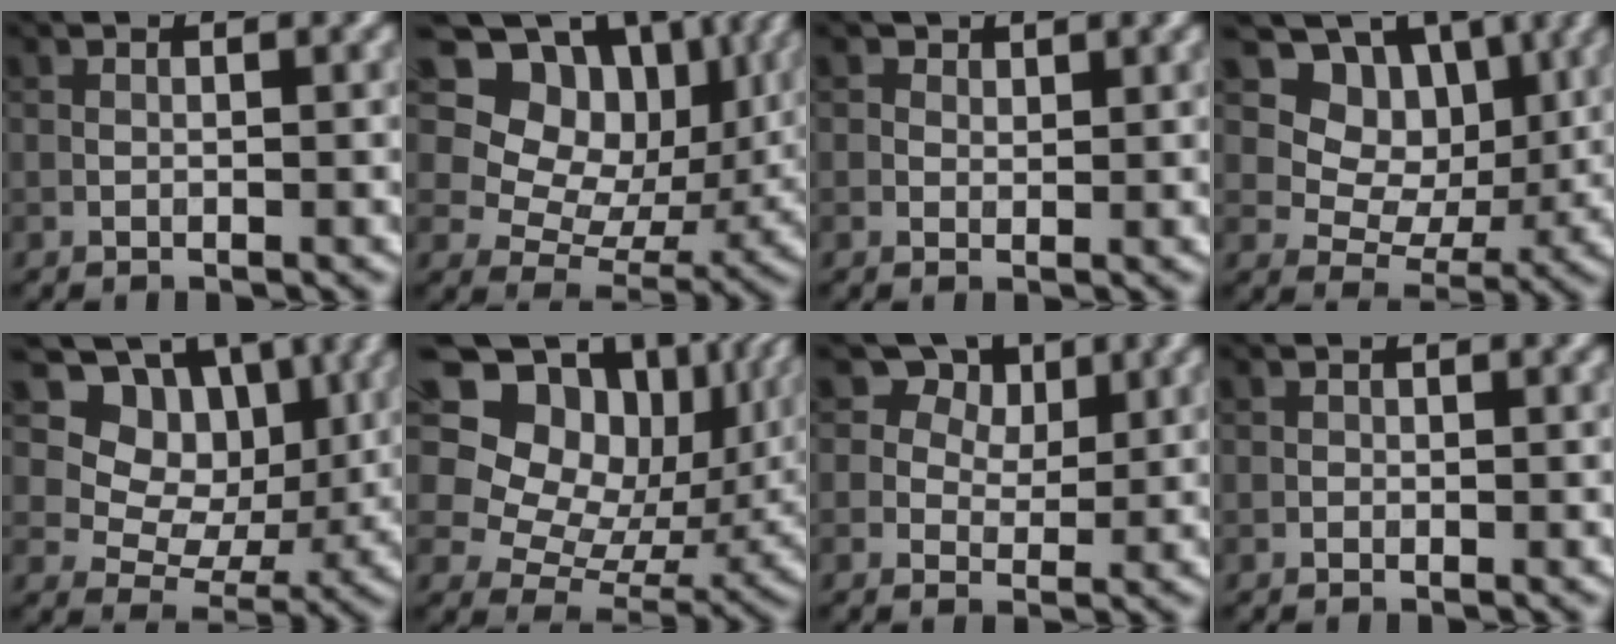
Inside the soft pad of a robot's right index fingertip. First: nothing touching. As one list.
[{"total": 15.0, "force": [7.1, 10.5, 8.1], "torque": [-0.154, 0.044, 0.130]}, {"total": 1.1, "force": [0.7, 0.8, 0.2], "torque": [-0.004, -0.002, 0.009]}, {"total": 9.0, "force": [3.9, 6.7, 4.6], "torque": [-0.074, -0.011, 0.057]}, {"total": 10.3, "force": [4.7, 7.5, 5.3], "torque": [-0.095, -0.002, 0.078]}, {"total": 18.0, "force": [6.3, 13.3, 10.4], "torque": [-0.229, 0.050, 0.121]}, {"total": 5.3, "force": [3.1, 3.7, 2.4], "torque": [-0.043, -0.004, 0.039]}, {"total": 0.0}]